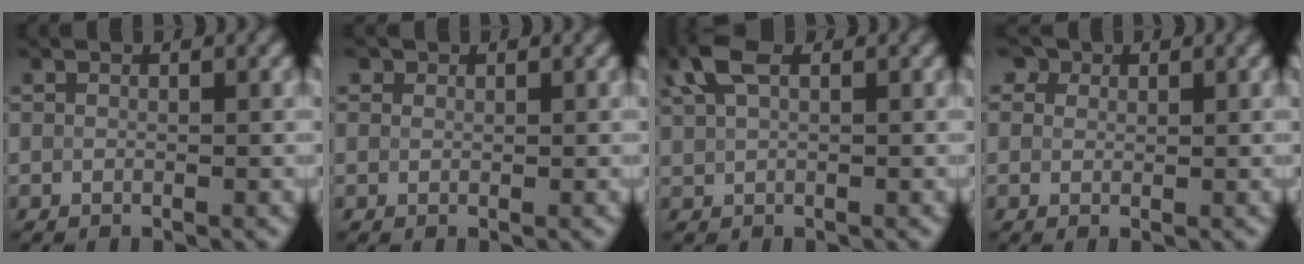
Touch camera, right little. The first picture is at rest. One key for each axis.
{"total": 0.9, "fx": 0.6, "fy": 0.6, "fz": 0.2, "tx": 0.000, "ty": 0.004, "tz": -0.001}
{"total": 4.0, "fx": 2.0, "fy": 1.9, "fz": 2.9, "tx": -0.068, "ty": 0.018, "tz": 0.034}
{"total": 3.0, "fx": 1.8, "fy": 2.0, "fz": 1.3, "tx": -0.019, "ty": 0.023, "tz": -0.001}